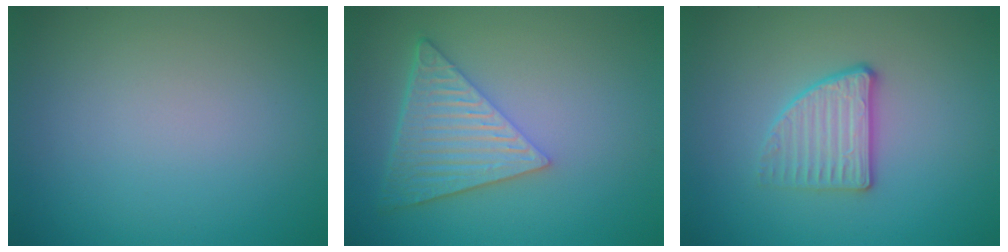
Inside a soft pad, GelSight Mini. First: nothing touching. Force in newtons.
{"total": 6.2, "press": 4.5, "slide": 4.3}
{"total": 2.8, "press": 2.5, "slide": 1.2}